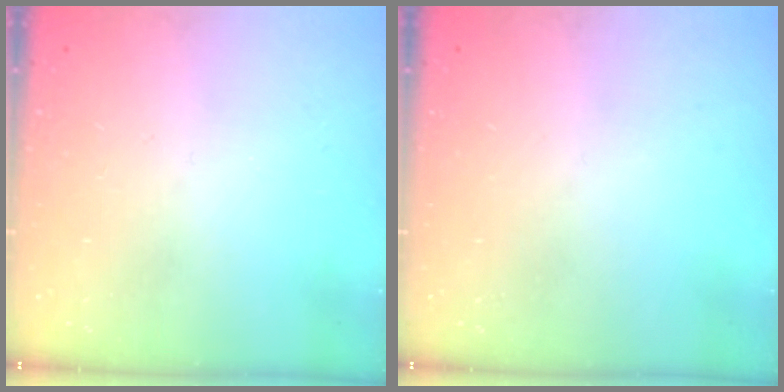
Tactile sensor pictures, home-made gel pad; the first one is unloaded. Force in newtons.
{"total": 0.0}